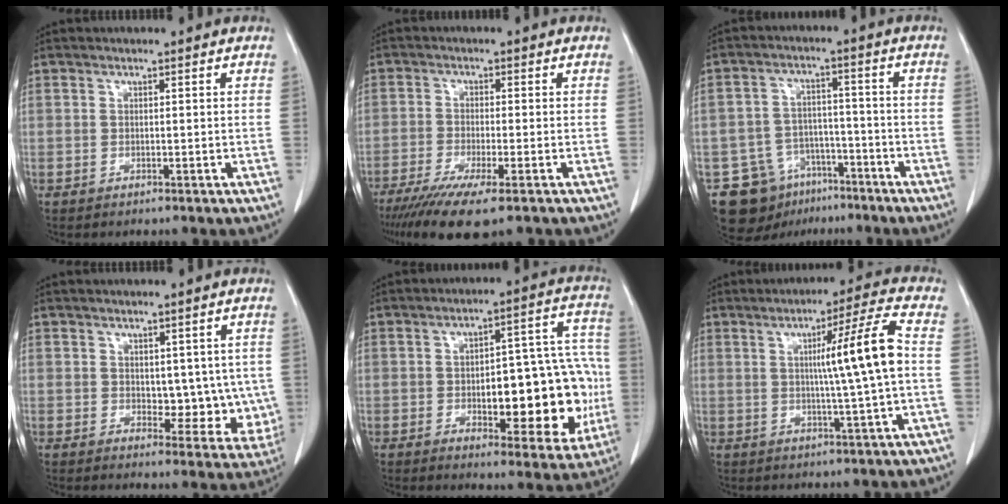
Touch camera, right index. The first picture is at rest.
{"total": 10.0, "force": [-6.8, 1.3, 7.2], "torque": [-0.117, -0.024, -0.111]}
{"total": 10.8, "force": [-6.5, 8.1, 2.9], "torque": [-0.044, 0.030, -0.096]}
{"total": 7.0, "force": [0.6, 4.3, 5.5], "torque": [-0.041, -0.002, 0.015]}
{"total": 19.2, "force": [-2.9, 7.3, 17.6], "torque": [-0.183, 0.039, -0.022]}
{"total": 9.8, "force": [0.9, -1.8, 9.6], "torque": [-0.145, 0.000, 0.015]}